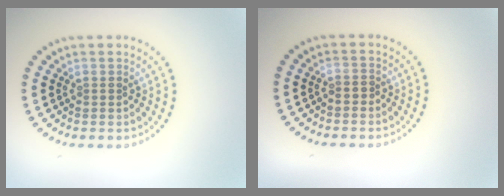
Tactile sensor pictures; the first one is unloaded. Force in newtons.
{"total": 0.5, "press": 0.4, "slide": 0.4}